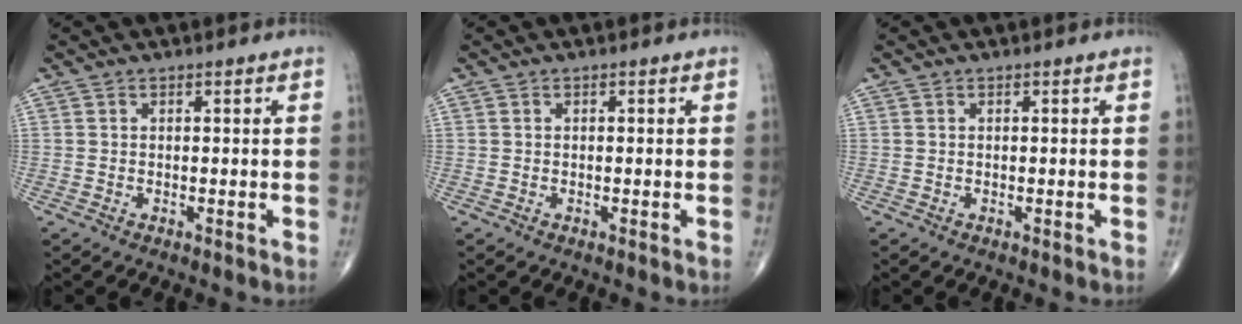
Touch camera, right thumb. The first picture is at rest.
{"total": 0.0}
{"total": 0.0}